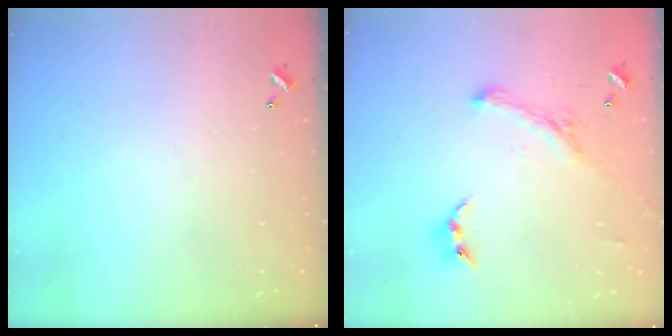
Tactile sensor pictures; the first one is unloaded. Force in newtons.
{"total": 0.9, "press": 0.9, "slide": 0.2}